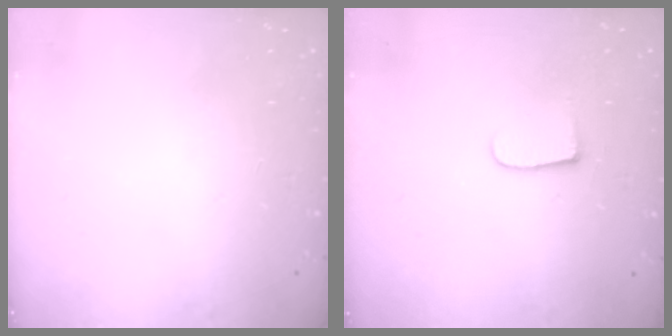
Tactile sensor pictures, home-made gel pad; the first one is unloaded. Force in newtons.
{"total": 6.6, "press": 6.6, "slide": 0.6}